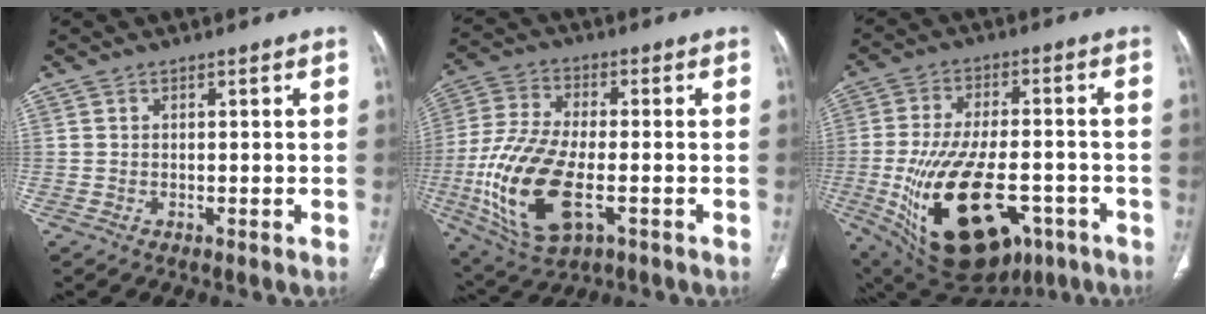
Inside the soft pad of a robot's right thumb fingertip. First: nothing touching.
{"total": 18.5, "force": [-4.8, 8.6, 15.7], "torque": [-0.341, 0.003, -0.077]}
{"total": 25.8, "force": [-8.6, 13.8, 20.0], "torque": [-0.380, -0.002, -0.113]}